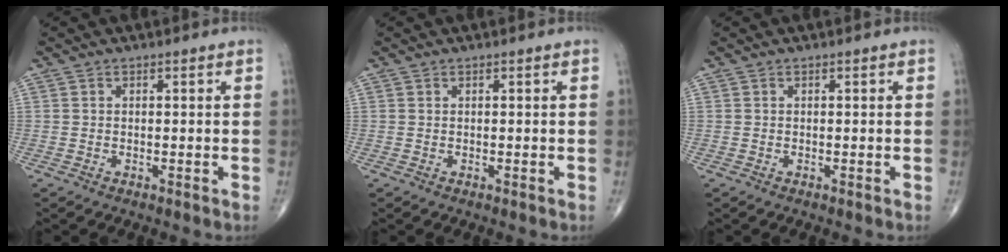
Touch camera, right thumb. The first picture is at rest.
{"total": 0.0}
{"total": 0.0}